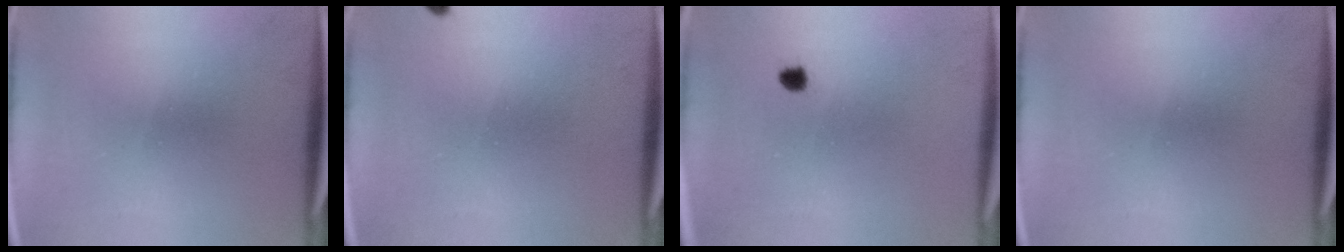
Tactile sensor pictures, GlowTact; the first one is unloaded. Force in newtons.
{"total": 0.8}
{"total": 1.3}
{"total": 0.0}